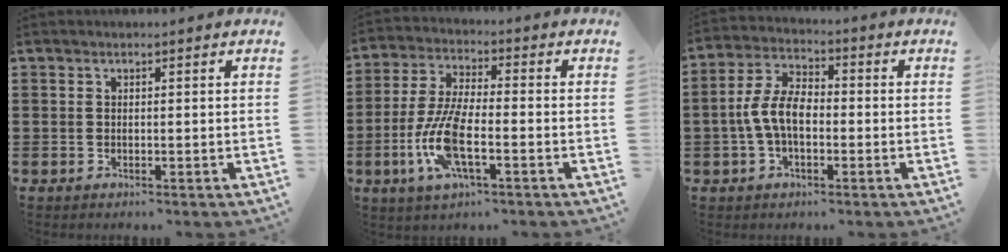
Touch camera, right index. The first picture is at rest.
{"total": 9.9, "force": [-3.3, 3.1, 8.8], "torque": [-0.198, -0.013, -0.064]}
{"total": 7.1, "force": [-1.4, 3.9, 5.8], "torque": [-0.136, 0.002, -0.033]}